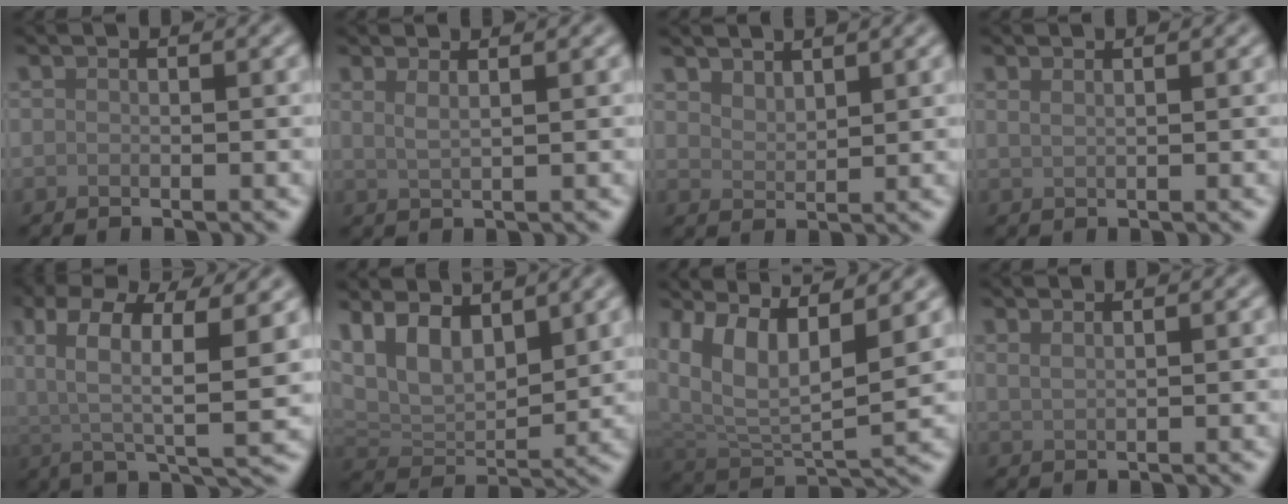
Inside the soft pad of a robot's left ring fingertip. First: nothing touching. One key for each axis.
{"total": 1.9, "fx": 1.1, "fy": 0.7, "fz": 1.3, "tx": -0.015, "ty": -0.002, "tz": 0.013}
{"total": 2.0, "fx": 1.8, "fy": 0.4, "fz": 0.6, "tx": -0.009, "ty": 0.000, "tz": 0.037}
{"total": 1.1, "fx": 0.8, "fy": 0.4, "fz": 0.6, "tx": -0.006, "ty": -0.003, "tz": 0.011}
{"total": 8.7, "fx": 2.4, "fy": 3.4, "fz": 7.6, "tx": -0.152, "ty": -0.001, "tz": 0.035}
{"total": 7.1, "fx": 3.5, "fy": 4.0, "fz": 4.8, "tx": -0.093, "ty": -0.003, "tz": 0.065}
{"total": 8.2, "fx": 4.6, "fy": 3.2, "fz": 6.0, "tx": -0.123, "ty": -0.001, "tz": 0.089}
{"total": 1.5, "fx": 1.1, "fy": 0.6, "fz": 0.8, "tx": -0.008, "ty": 0.000, "tz": 0.015}